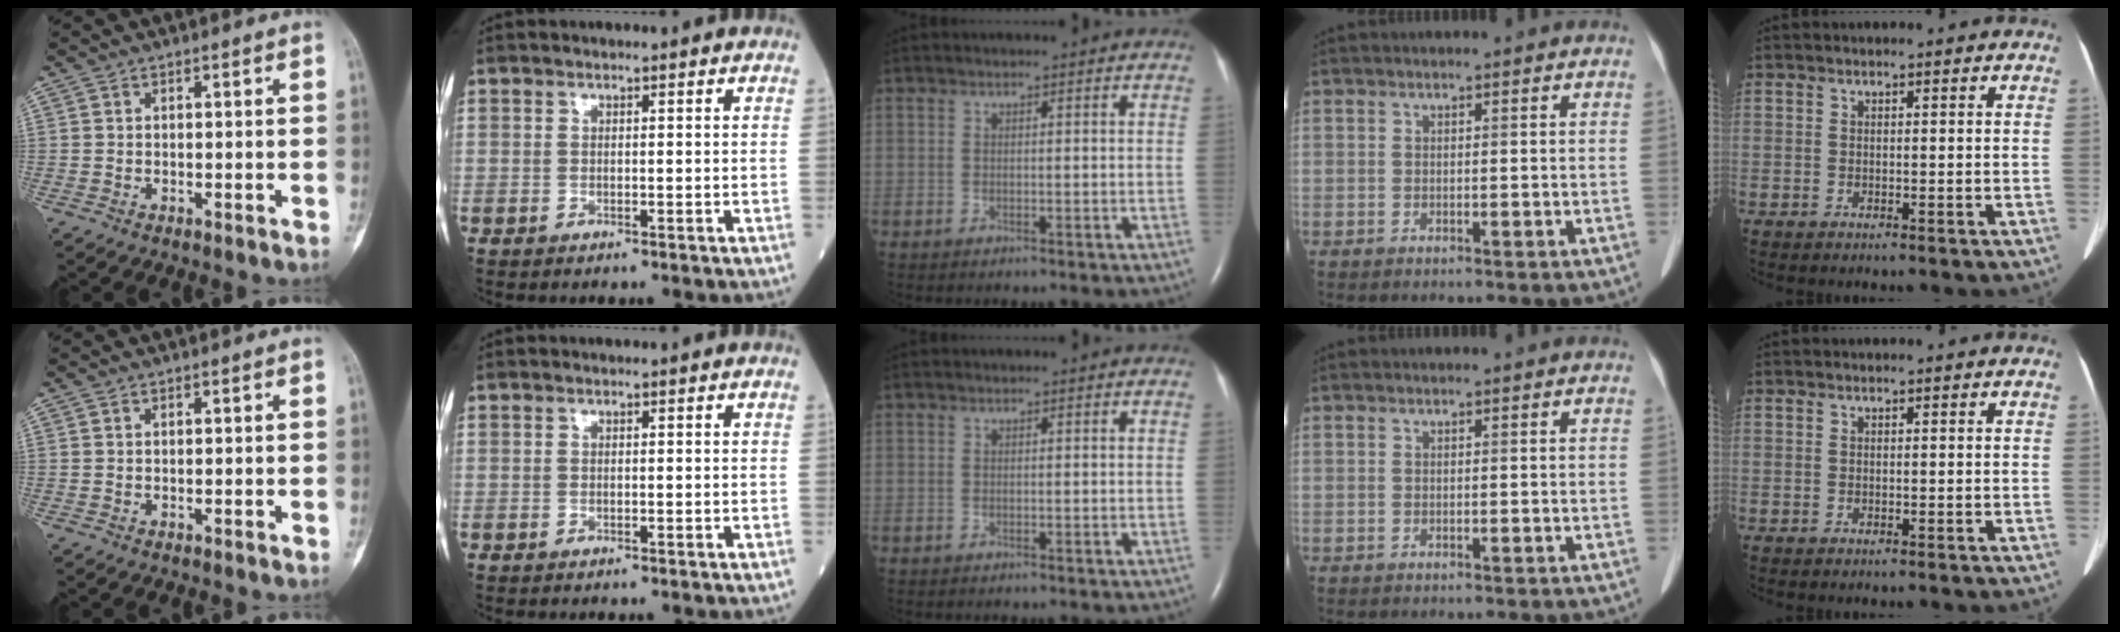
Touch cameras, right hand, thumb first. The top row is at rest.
{}